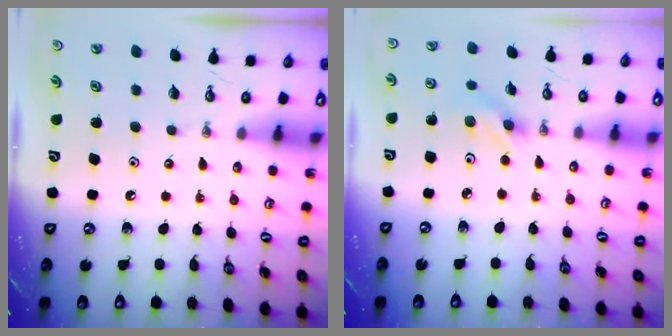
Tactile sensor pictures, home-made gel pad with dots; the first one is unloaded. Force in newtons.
{"total": 4.1, "press": 3.8, "slide": 1.3}